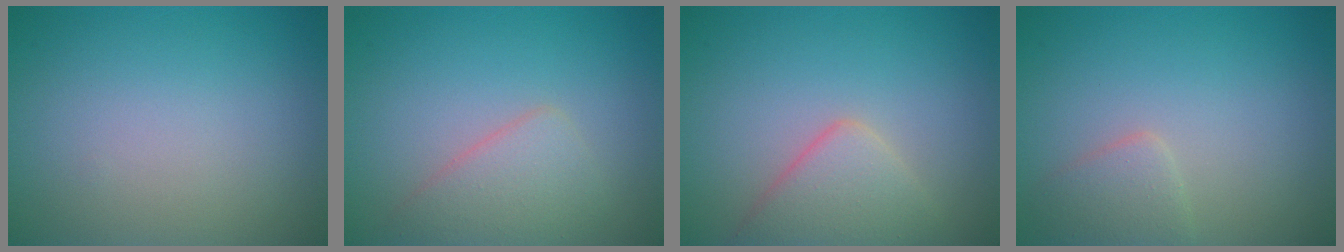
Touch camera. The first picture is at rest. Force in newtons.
{"total": 2.8, "press": 2.8, "slide": 0.2}
{"total": 3.8, "press": 3.8, "slide": 0.2}
{"total": 1.9, "press": 1.9, "slide": 0.0}